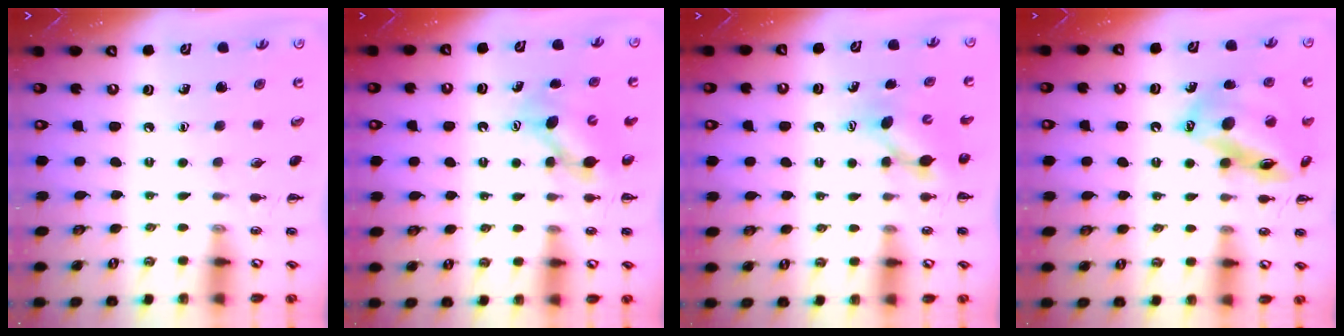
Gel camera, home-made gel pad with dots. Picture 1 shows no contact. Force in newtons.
{"total": 5.8, "press": 5.8, "slide": 0.6}
{"total": 5.2, "press": 5.2, "slide": 0.3}
{"total": 16.5, "press": 16.1, "slide": 3.4}